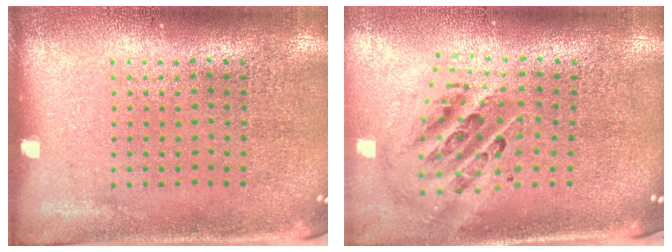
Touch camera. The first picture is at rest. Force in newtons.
{"total": 1.6, "press": 1.3, "slide": 0.8}